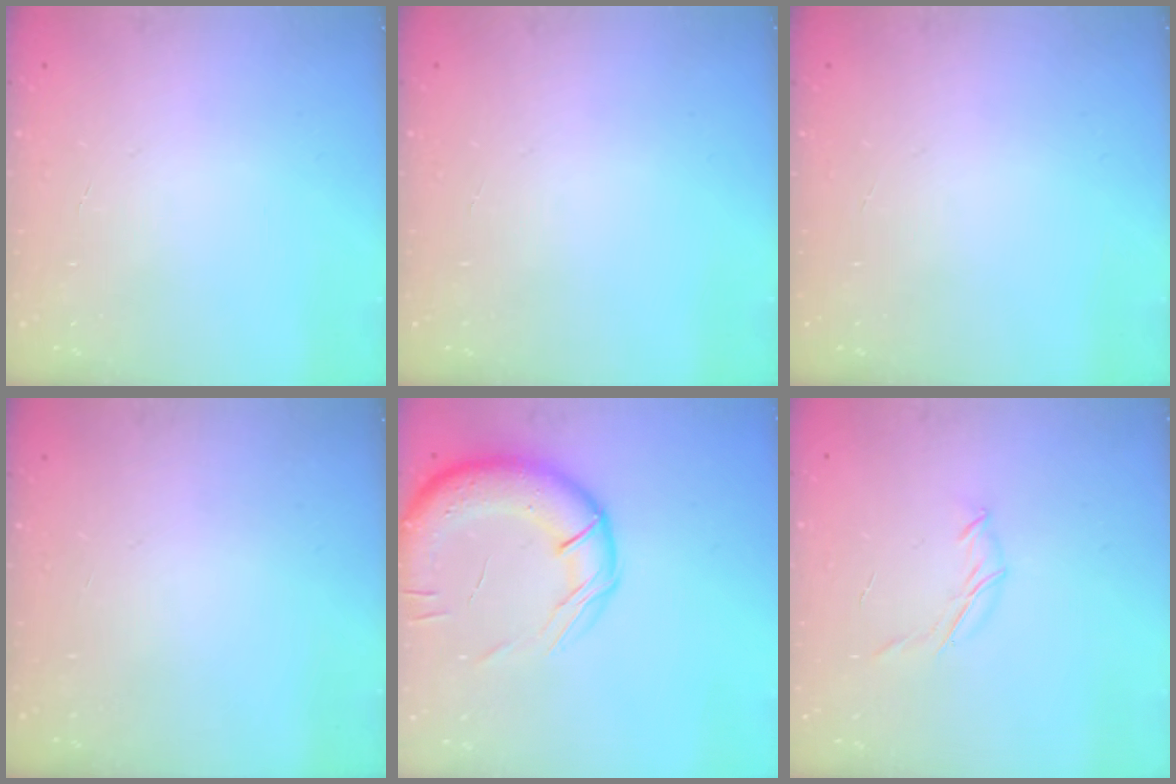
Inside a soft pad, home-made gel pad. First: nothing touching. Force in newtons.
{"total": 0.0}
{"total": 0.0}
{"total": 0.0}
{"total": 17.3, "press": 16.9, "slide": 3.5}
{"total": 4.7, "press": 4.6, "slide": 0.9}